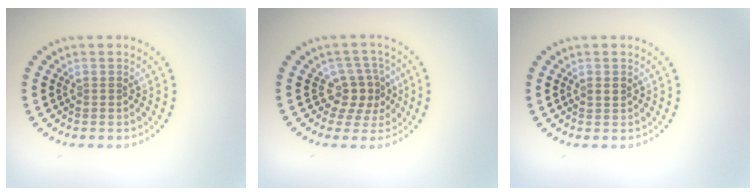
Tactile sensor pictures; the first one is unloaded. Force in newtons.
{"total": 3.0, "press": 2.4, "slide": 1.8}
{"total": 1.4, "press": 1.4, "slide": 0.1}